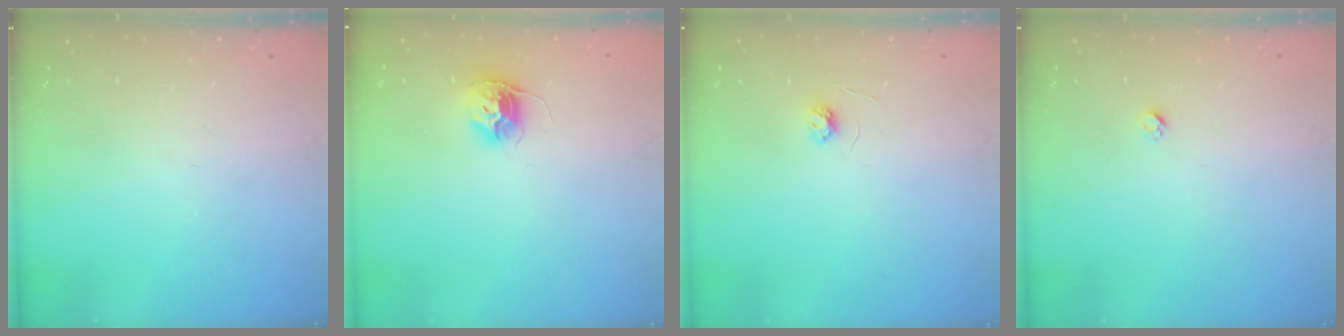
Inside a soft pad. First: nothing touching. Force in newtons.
{"total": 10.3, "press": 10.3, "slide": 0.6}
{"total": 3.1, "press": 3.1, "slide": 0.4}
{"total": 1.9, "press": 1.9, "slide": 0.1}